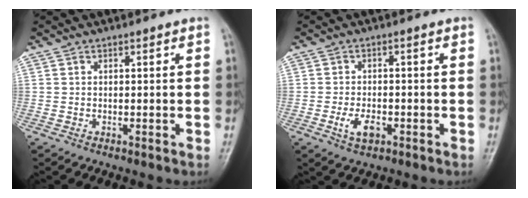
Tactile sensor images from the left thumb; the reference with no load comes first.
{"total": 4.3, "force": [-1.7, 2.3, 3.2], "torque": [-0.058, 0.007, -0.027]}